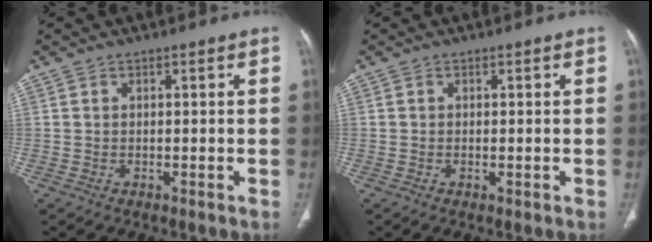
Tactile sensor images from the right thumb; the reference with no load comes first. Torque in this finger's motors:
{"motor_torque": [-0.59, -0.25, -0.32, 0.00, -0.03]}